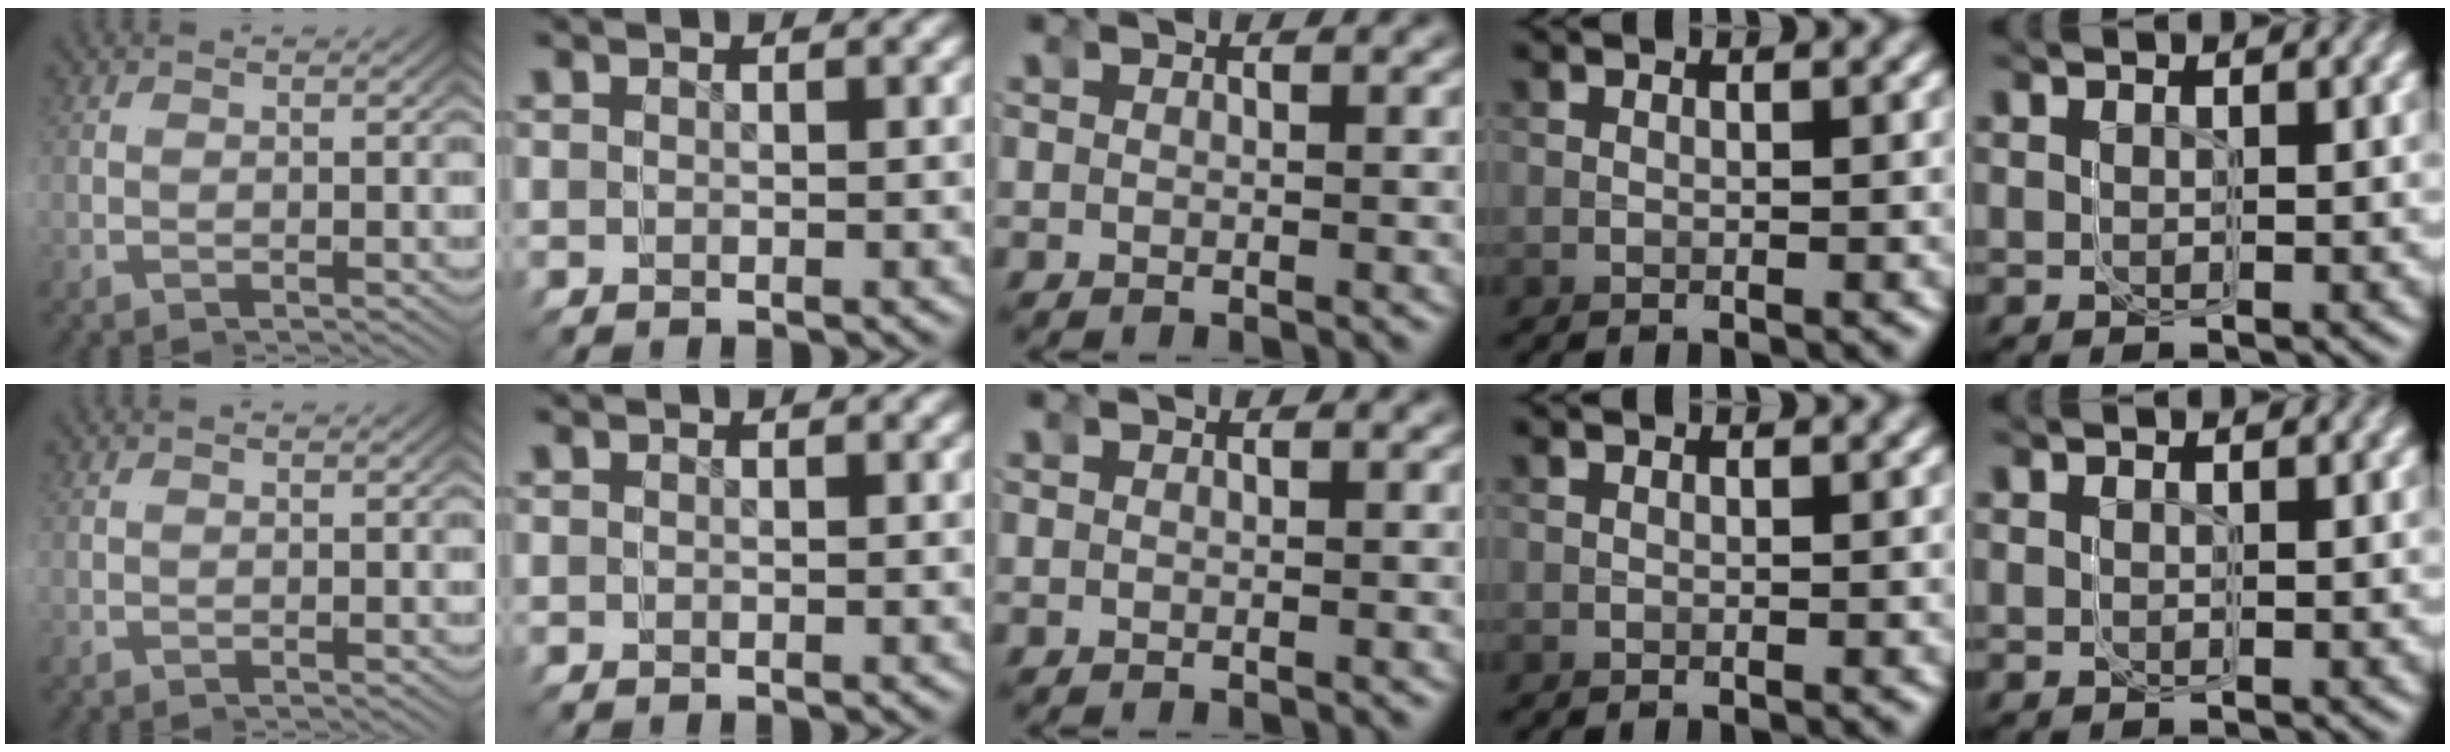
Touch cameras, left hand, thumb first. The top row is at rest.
{}